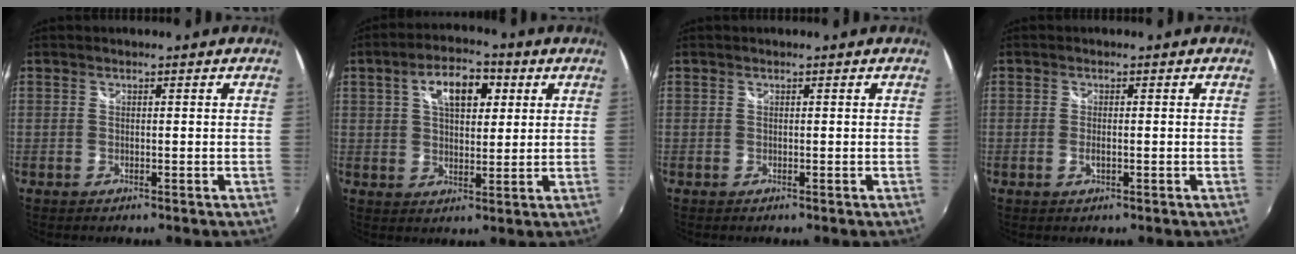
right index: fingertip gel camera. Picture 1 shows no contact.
{"total": 9.5, "force": [3.5, 5.0, 7.3], "torque": [-0.119, 0.025, 0.055]}
{"total": 0.0}
{"total": 1.6, "force": [-0.4, 0.6, 1.4], "torque": [-0.028, -0.002, -0.006]}